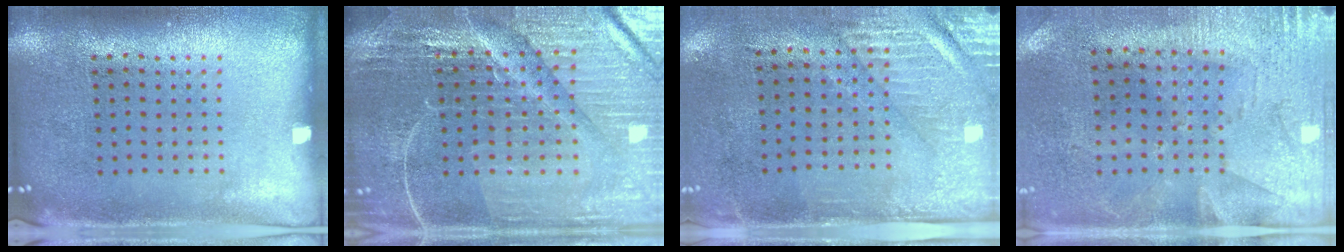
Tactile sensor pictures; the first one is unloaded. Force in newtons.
{"total": 5.2, "press": 4.9, "slide": 1.6}
{"total": 2.8, "press": 2.4, "slide": 1.4}
{"total": 2.8, "press": 2.2, "slide": 1.6}